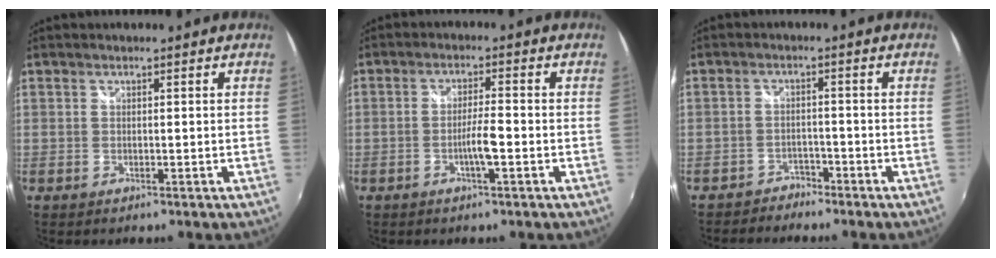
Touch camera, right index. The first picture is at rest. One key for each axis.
{"total": 4.0, "fx": -1.6, "fy": 0.2, "fz": 3.7, "tx": -0.067, "ty": -0.001, "tz": -0.029}
{"total": 3.3, "fx": -3.0, "fy": 1.4, "fz": -0.2, "tx": -0.005, "ty": 0.006, "tz": -0.056}